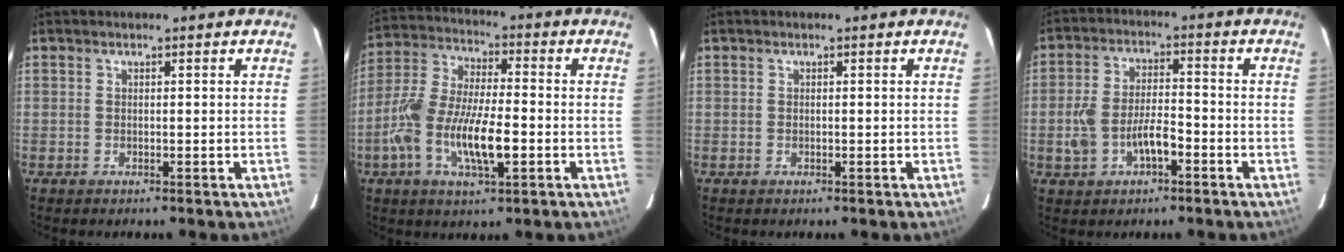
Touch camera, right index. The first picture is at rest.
{"total": 14.2, "force": [-4.4, 4.9, 12.6], "torque": [-0.261, -0.005, -0.083]}
{"total": 0.0}
{"total": 8.3, "force": [-3.3, 4.1, 6.4], "torque": [-0.138, 0.008, -0.051]}